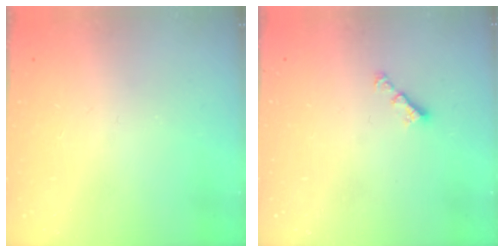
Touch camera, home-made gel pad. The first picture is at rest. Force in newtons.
{"total": 3.0, "press": 2.9, "slide": 0.5}